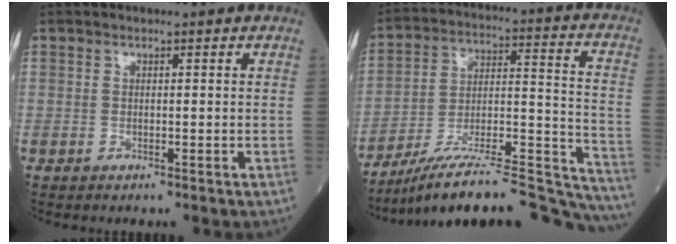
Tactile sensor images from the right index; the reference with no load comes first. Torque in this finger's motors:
{"motor_torque": [-0.26, -0.98, 0.43, 0.05]}